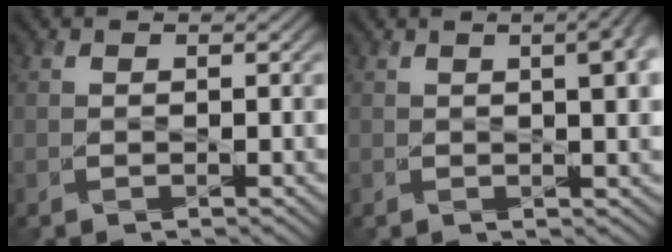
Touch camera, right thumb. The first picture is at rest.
{"total": 6.1, "force": [1.6, 2.2, 5.5], "torque": [-0.046, 0.015, 0.012]}